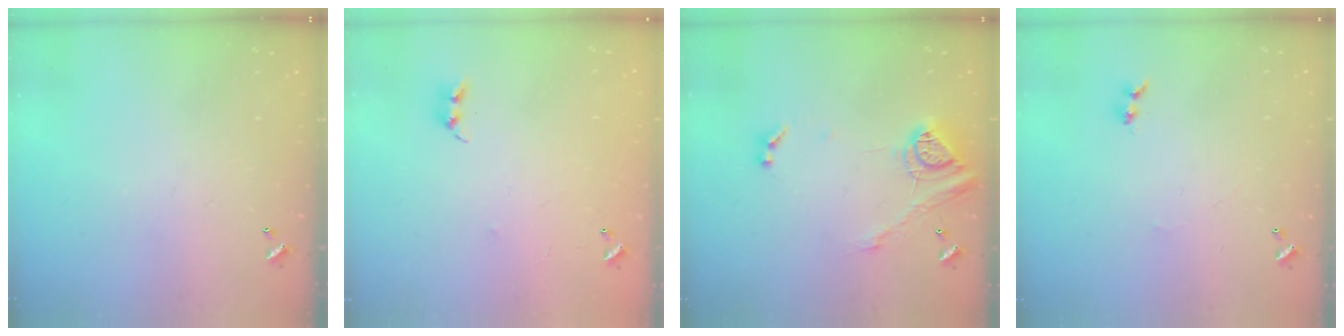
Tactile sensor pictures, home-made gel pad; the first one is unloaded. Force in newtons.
{"total": 7.4, "press": 7.4, "slide": 0.5}
{"total": 14.1, "press": 14.0, "slide": 1.6}
{"total": 1.1, "press": 0.9, "slide": 0.5}